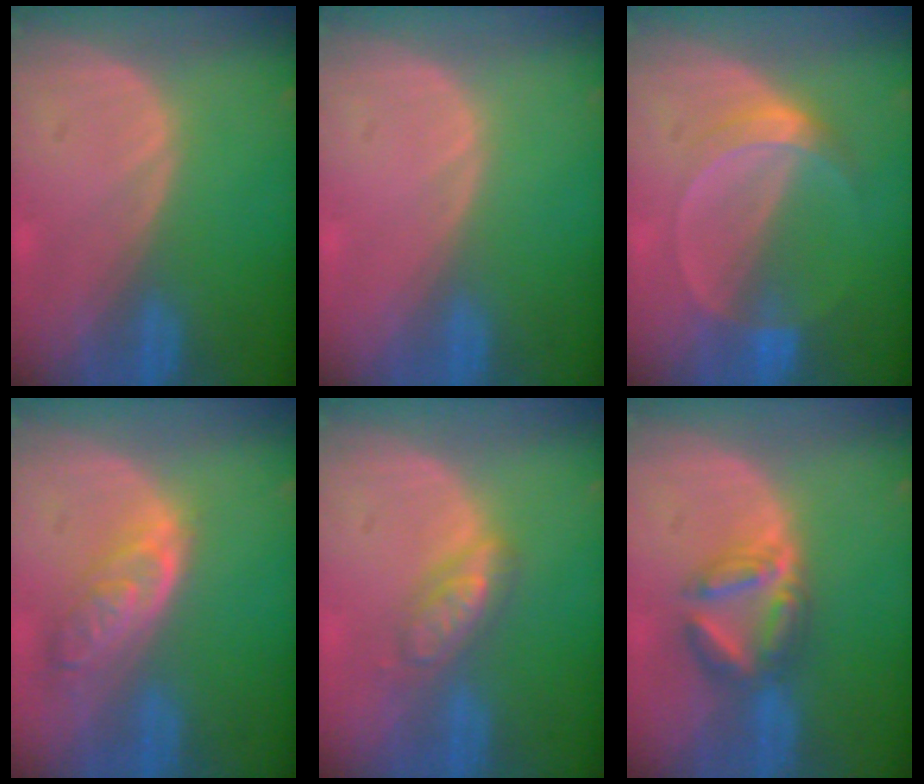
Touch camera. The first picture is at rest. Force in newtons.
{"total": 0.0}
{"total": 5.0, "press": 4.5, "slide": 2.1}
{"total": 6.4, "press": 5.8, "slide": 2.8}
{"total": 4.5, "press": 4.5, "slide": 0.6}
{"total": 5.8, "press": 5.7, "slide": 0.5}